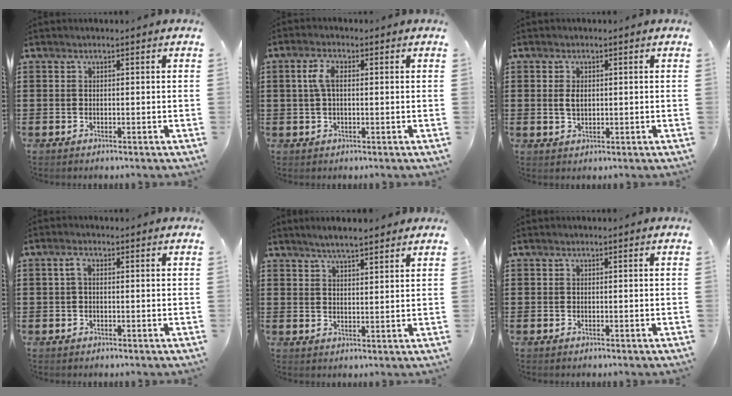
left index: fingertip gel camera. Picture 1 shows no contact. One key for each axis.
{"total": 4.2, "fx": 0.7, "fy": 1.8, "fz": 3.7, "tx": -0.094, "ty": 0.005, "tz": 0.005}
{"total": 2.1, "fx": 0.3, "fy": 1.2, "fz": 1.7, "tx": -0.038, "ty": 0.006, "tz": 0.004}
{"total": 2.0, "fx": 0.1, "fy": 1.0, "fz": 1.8, "tx": -0.045, "ty": 0.004, "tz": -0.002}
{"total": 3.5, "fx": 3.2, "fy": 0.3, "fz": 1.3, "tx": -0.034, "ty": -0.001, "tz": 0.058}
{"total": 0.0}